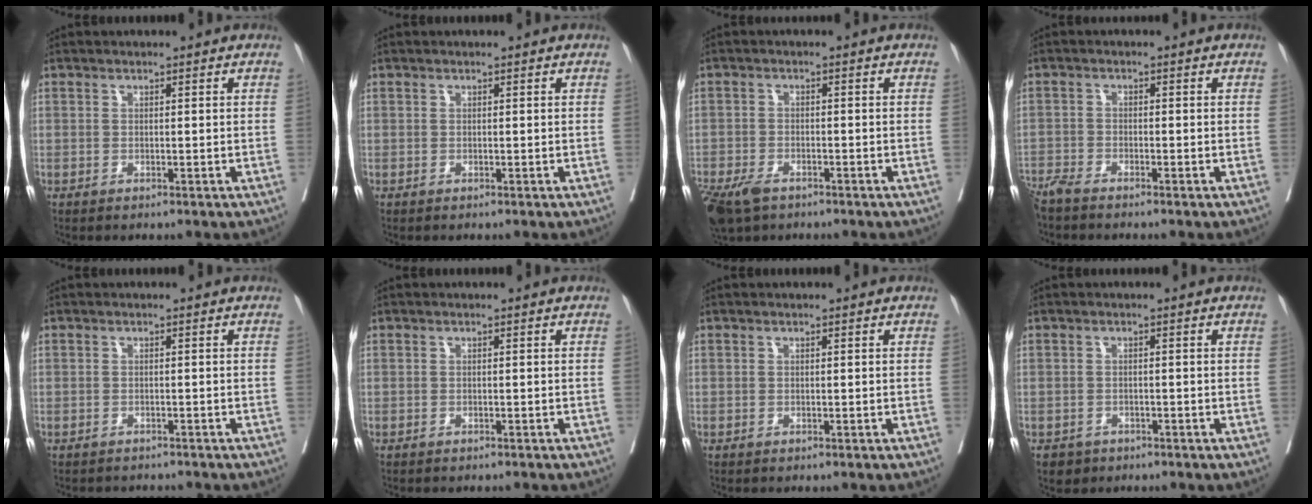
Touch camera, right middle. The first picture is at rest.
{"total": 0.0}
{"total": 9.2, "force": [-6.1, 4.6, 5.0], "torque": [-0.113, -0.013, -0.101]}
{"total": 3.3, "force": [-3.1, -0.1, 1.2], "torque": [-0.020, -0.010, -0.062]}
{"total": 3.4, "force": [-3.2, 1.1, 0.3], "torque": [-0.006, -0.005, -0.044]}
{"total": 1.6, "force": [-1.5, 0.4, 0.5], "torque": [-0.017, -0.005, -0.019]}
{"total": 0.0}
{"total": 2.2, "force": [-1.5, 1.6, 0.2], "torque": [-0.010, 0.003, -0.023]}